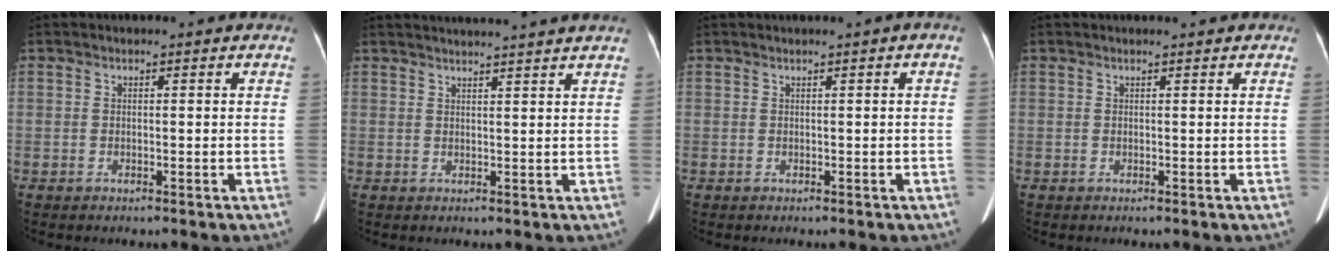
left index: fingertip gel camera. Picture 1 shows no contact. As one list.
[{"total": 9.8, "force": [9.1, -1.4, 3.4], "torque": [-0.046, 0.007, 0.105]}, {"total": 0.6, "force": [-0.2, -0.1, 0.6], "torque": [-0.012, -0.001, 0.002]}, {"total": 1.5, "force": [1.3, 0.2, 0.5], "torque": [-0.012, 0.013, 0.016]}]